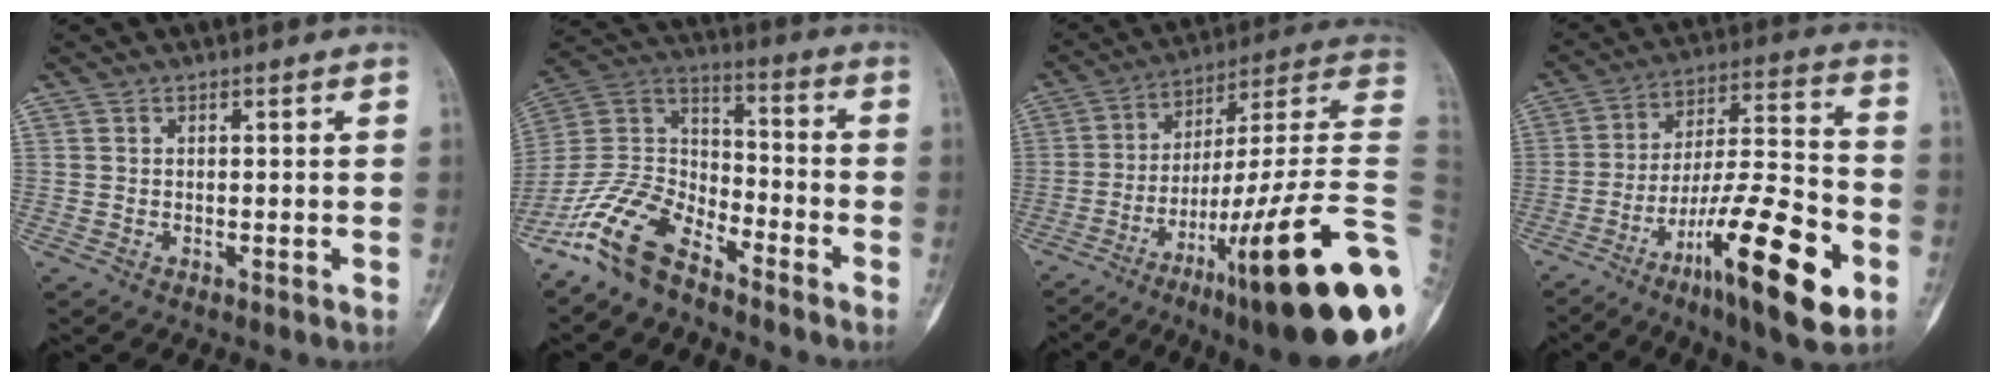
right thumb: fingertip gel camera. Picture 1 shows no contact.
{"total": 13.8, "force": [-10.4, 5.8, 6.9], "torque": [-0.130, 0.075, -0.211]}
{"total": 32.8, "force": [-11.1, 5.2, 30.4], "torque": [-0.352, 0.067, -0.172]}
{"total": 21.7, "force": [-9.8, 5.0, 18.7], "torque": [-0.316, 0.052, -0.157]}